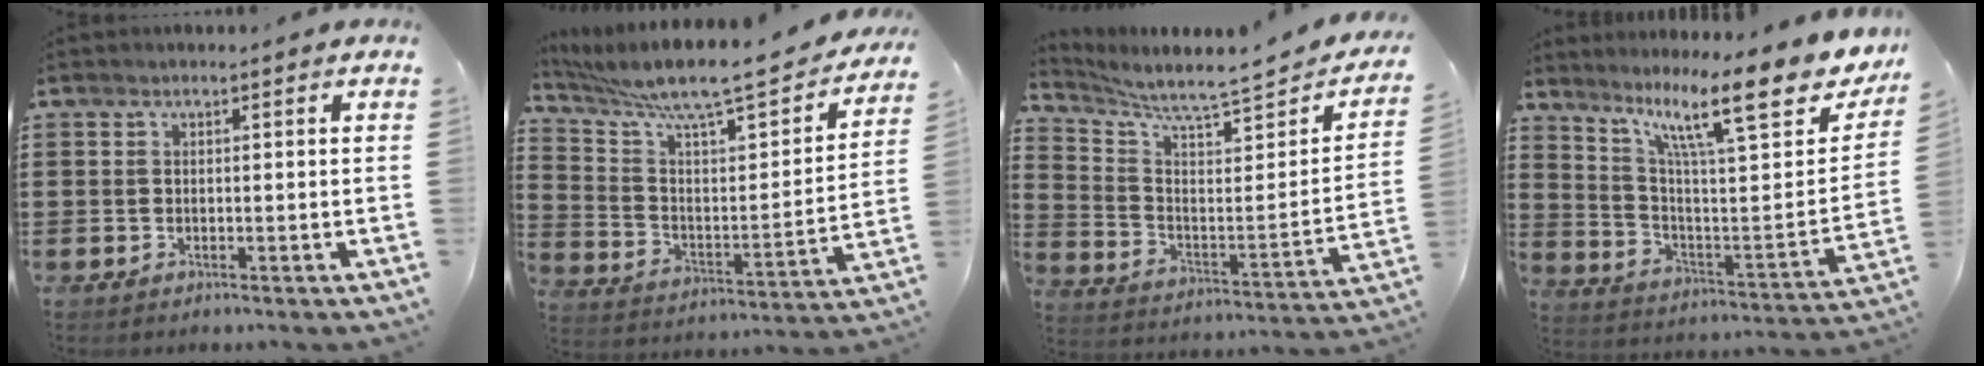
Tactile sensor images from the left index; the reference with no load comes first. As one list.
[{"total": 8.7, "force": [7.5, 0.9, 4.4], "torque": [-0.112, -0.063, 0.120]}, {"total": 5.7, "force": [5.1, -0.1, 2.4], "torque": [-0.074, -0.053, 0.080]}, {"total": 15.0, "force": [9.9, 2.2, 11.1], "torque": [-0.202, -0.062, 0.150]}]